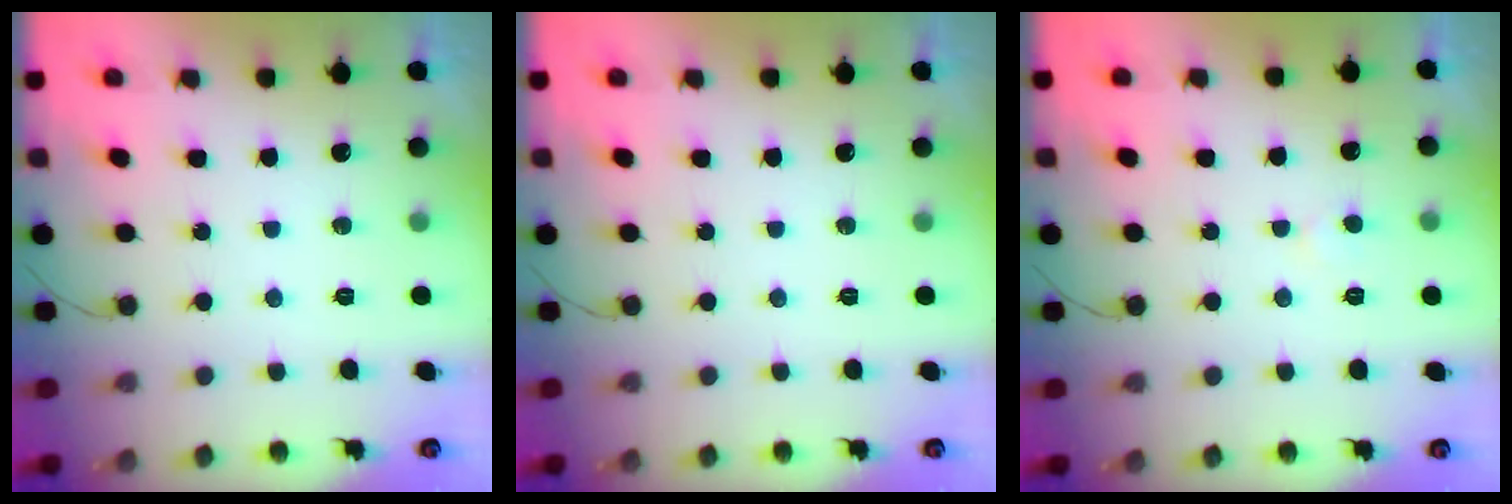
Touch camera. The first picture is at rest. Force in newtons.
{"total": 0.0}
{"total": 3.7, "press": 3.7, "slide": 0.4}